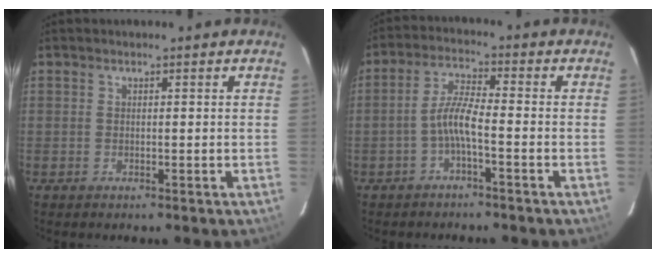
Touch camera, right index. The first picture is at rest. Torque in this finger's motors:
{"motor_torque": [0.75, -0.47, 0.47, 0.13]}